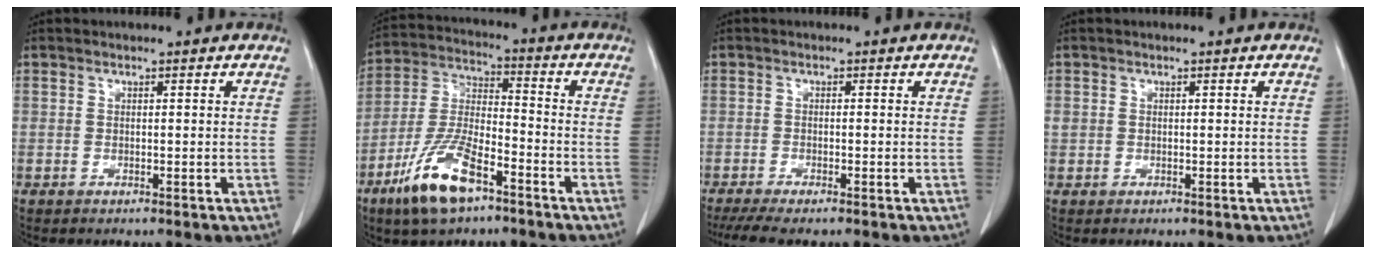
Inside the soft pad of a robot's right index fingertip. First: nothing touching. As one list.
[{"total": 12.8, "force": [-7.6, 3.8, 9.6], "torque": [-0.203, -0.010, -0.141]}, {"total": 6.3, "force": [-5.1, 0.7, 3.6], "torque": [-0.053, -0.013, -0.081]}, {"total": 1.3, "force": [0.1, 1.1, 0.5], "torque": [-0.011, 0.015, 0.007]}]